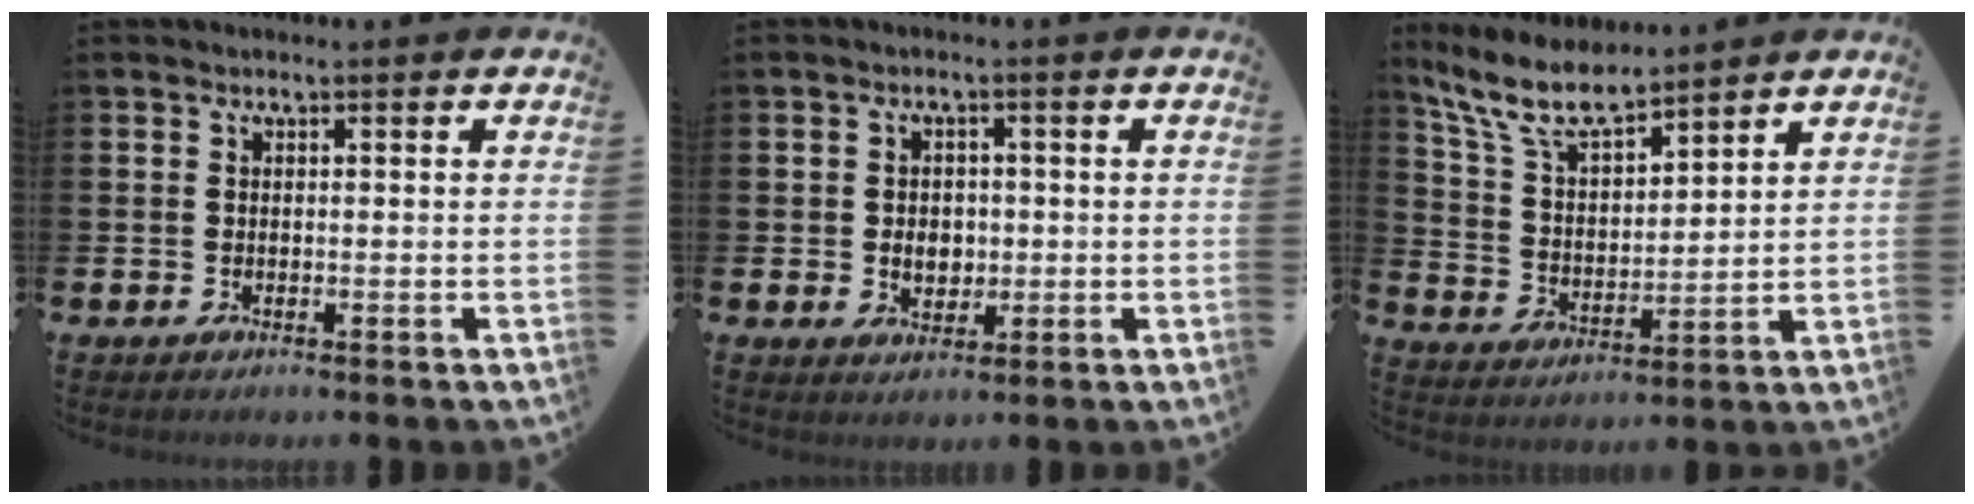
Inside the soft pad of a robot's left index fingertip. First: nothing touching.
{"total": 3.0, "force": [-0.2, 2.5, 1.7], "torque": [-0.021, 0.002, -0.011]}
{"total": 8.3, "force": [7.3, 1.9, 3.6], "torque": [-0.101, -0.030, 0.131]}